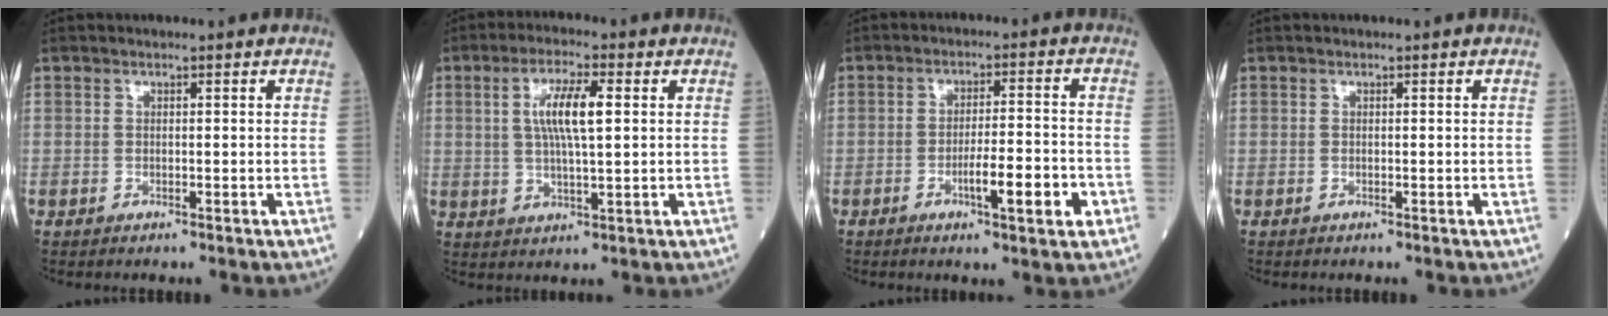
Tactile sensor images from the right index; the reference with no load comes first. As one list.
[{"total": 7.4, "force": [1.6, 1.1, 7.1], "torque": [-0.140, 0.007, 0.033]}, {"total": 7.5, "force": [-2.8, 0.8, 6.9], "torque": [-0.109, 0.000, -0.039]}, {"total": 0.0}]